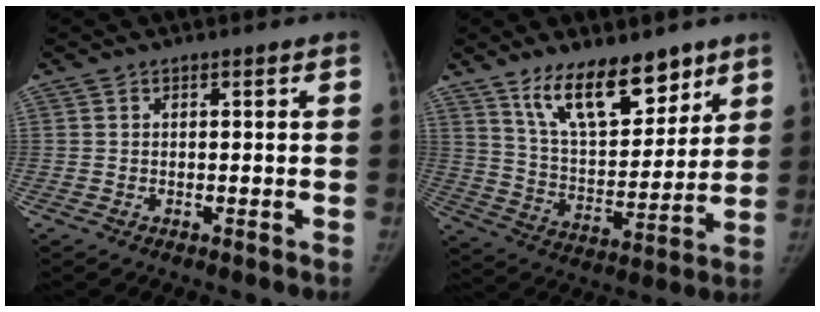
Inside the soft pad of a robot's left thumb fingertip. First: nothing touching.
{"total": 16.3, "force": [11.1, 7.0, 9.7], "torque": [-0.113, -0.072, 0.202]}